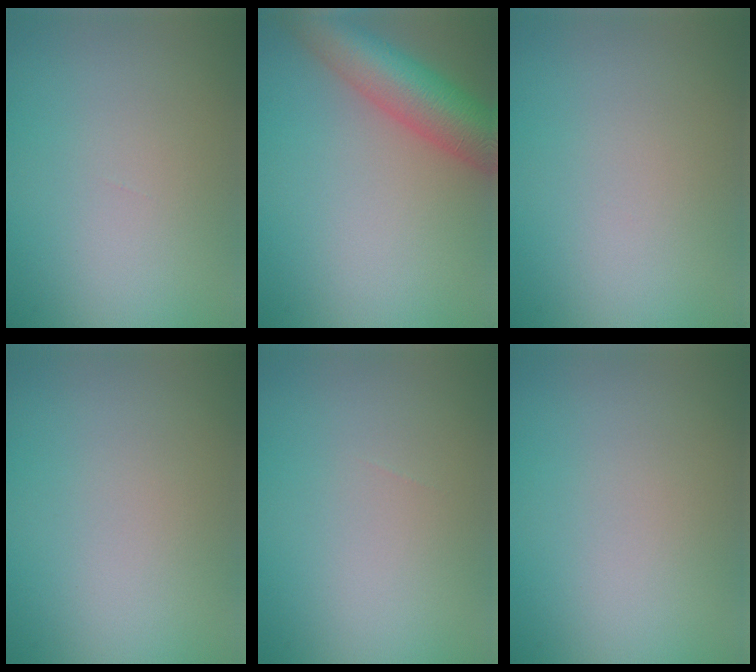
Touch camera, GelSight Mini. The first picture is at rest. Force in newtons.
{"total": 7.9, "press": 7.9, "slide": 0.4}
{"total": 0.0}
{"total": 0.0}
{"total": 0.0}
{"total": 0.0}